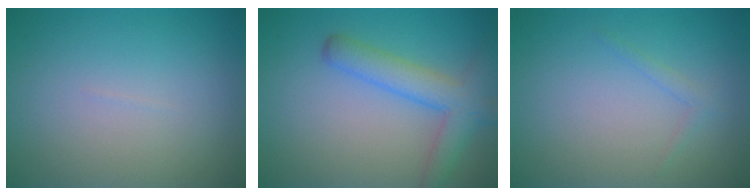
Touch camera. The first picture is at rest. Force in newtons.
{"total": 4.4, "press": 4.4, "slide": 0.3}
{"total": 0.8, "press": 0.8, "slide": 0.0}